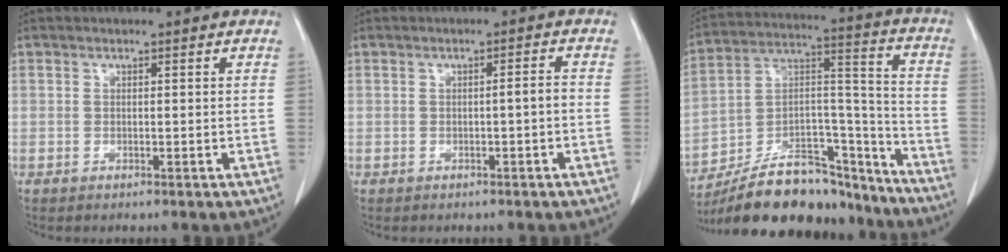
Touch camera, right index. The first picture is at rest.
{"total": 1.5, "force": [-0.5, 0.0, 1.4], "torque": [-0.020, 0.003, -0.007]}
{"total": 22.5, "force": [-19.6, 7.0, 8.6], "torque": [-0.153, 0.031, -0.316]}